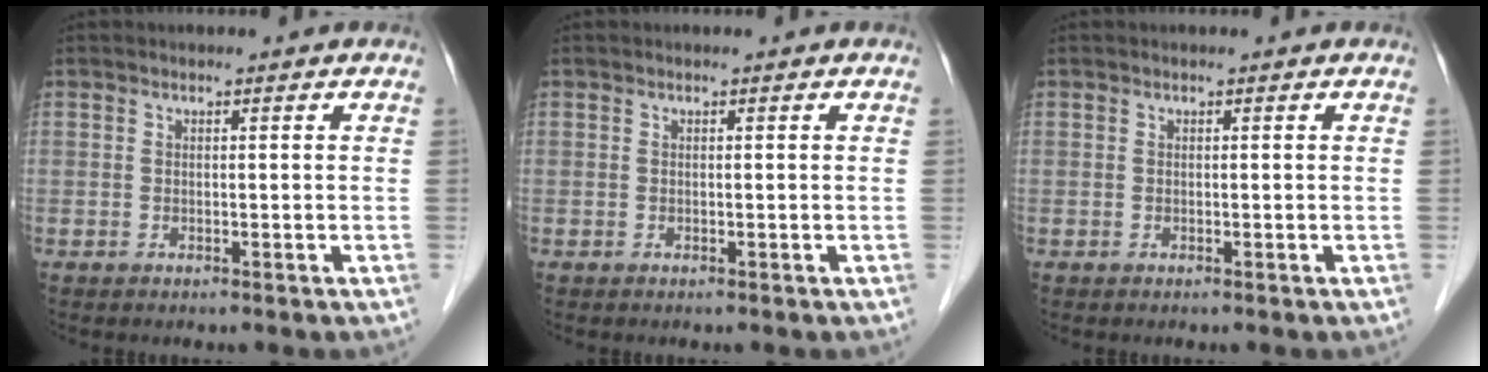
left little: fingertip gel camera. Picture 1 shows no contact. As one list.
[{"total": 0.0}, {"total": 0.0}]